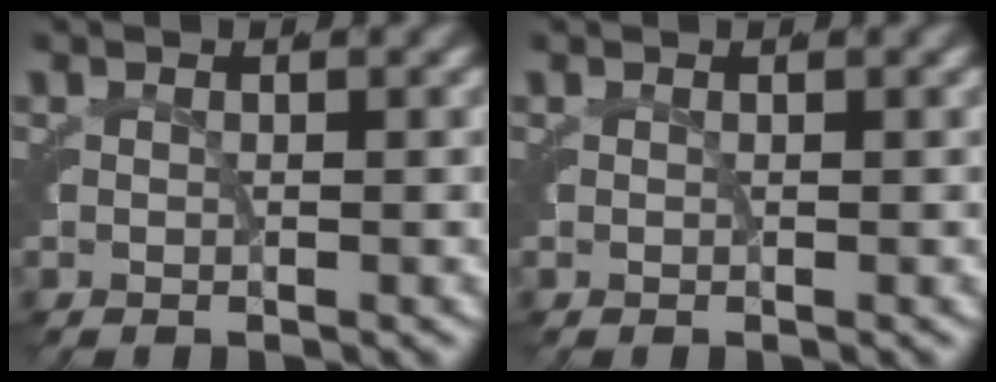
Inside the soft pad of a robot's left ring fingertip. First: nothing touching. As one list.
[{"total": 0.0}]